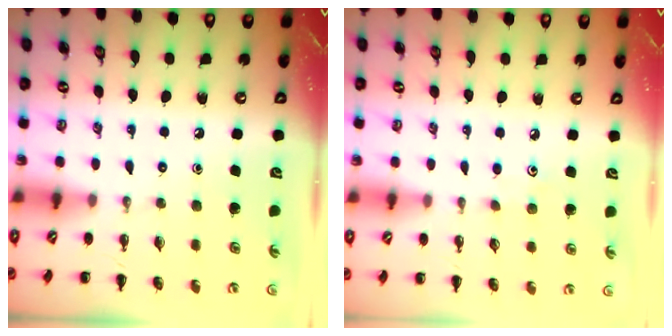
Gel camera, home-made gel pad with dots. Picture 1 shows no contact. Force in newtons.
{"total": 3.2, "press": 3.0, "slide": 1.1}